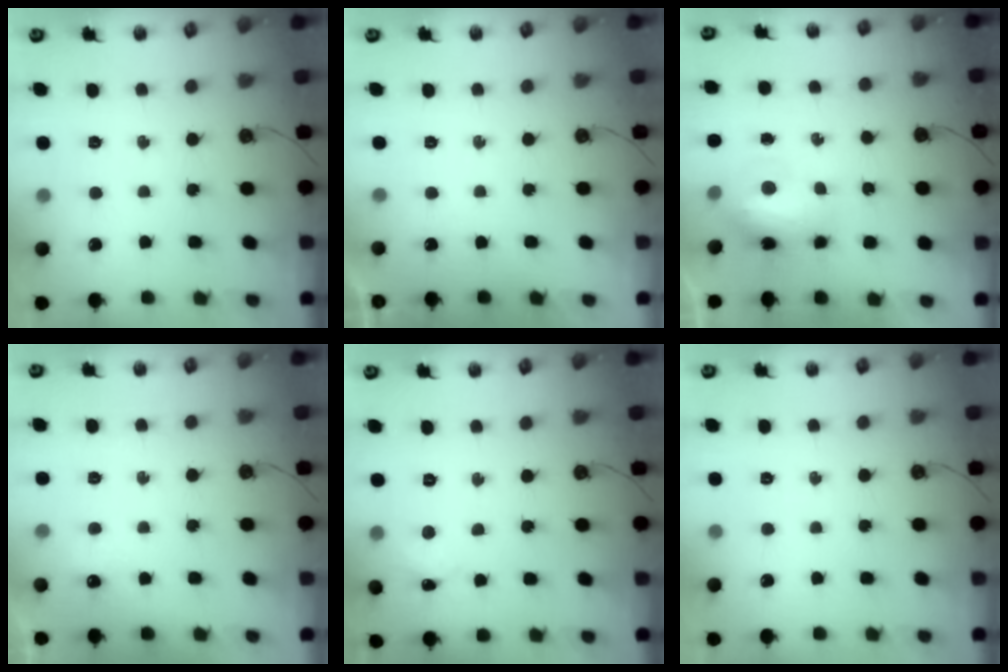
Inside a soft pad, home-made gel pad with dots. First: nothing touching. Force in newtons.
{"total": 0.0}
{"total": 8.8, "press": 8.8, "slide": 1.0}
{"total": 3.9, "press": 3.1, "slide": 2.4}
{"total": 2.6, "press": 2.6, "slide": 0.4}
{"total": 0.0}